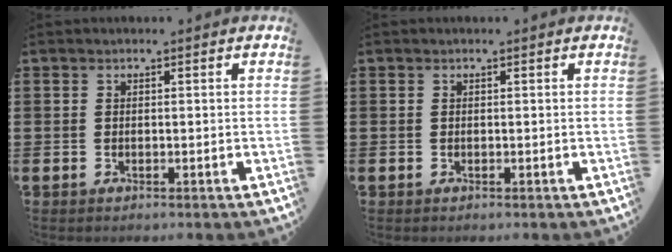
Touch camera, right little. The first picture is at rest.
{"total": 0.0}